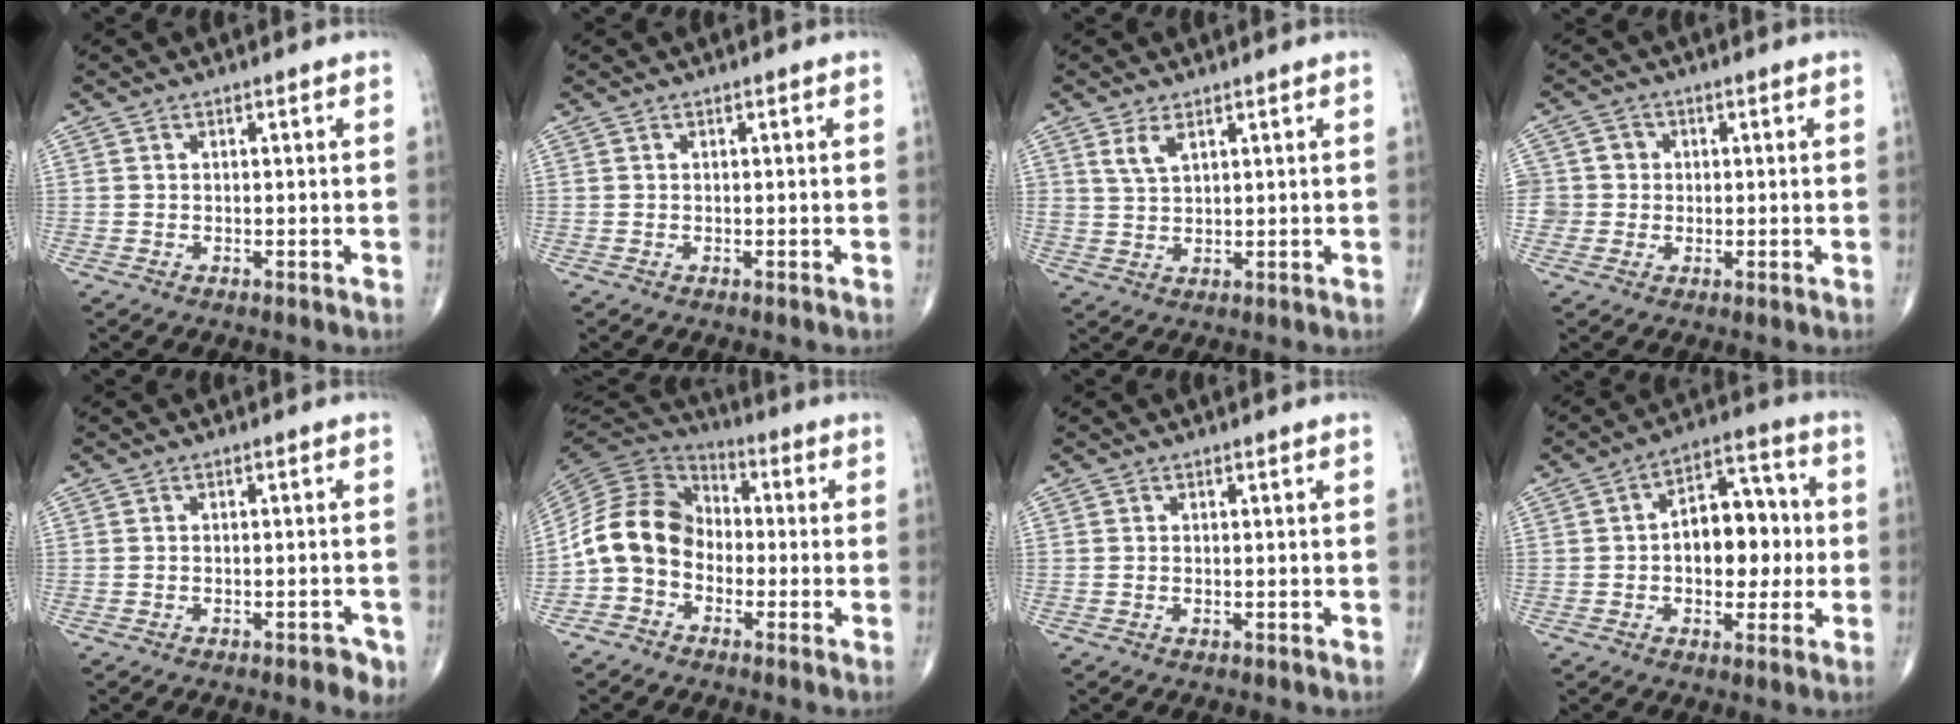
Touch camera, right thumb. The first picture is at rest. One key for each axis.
{"total": 0.0}
{"total": 3.3, "fx": 1.9, "fy": 1.5, "fz": 2.2, "tx": -0.043, "ty": -0.009, "tz": 0.044}
{"total": 4.5, "fx": 0.0, "fy": 4.4, "fz": 0.4, "tx": 0.026, "ty": 0.009, "tz": -0.005}
{"total": 3.9, "fx": -2.2, "fy": 1.5, "fz": 2.8, "tx": -0.027, "ty": 0.009, "tz": -0.025}
{"total": 12.0, "fx": -3.0, "fy": 9.5, "fz": 6.6, "tx": -0.116, "ty": 0.052, "tz": -0.075}
{"total": 0.0}
{"total": 12.3, "fx": -0.3, "fy": 7.7, "fz": 9.5, "tx": -0.097, "ty": 0.031, "tz": -0.009}